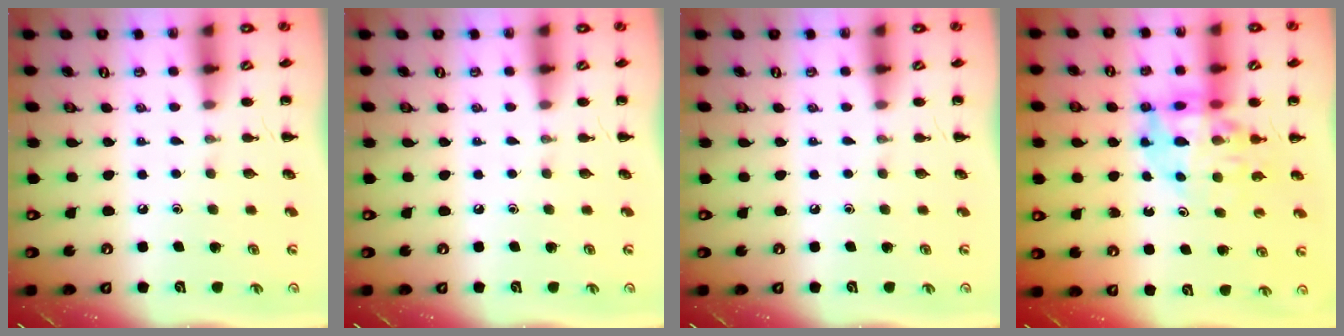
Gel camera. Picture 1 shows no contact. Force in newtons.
{"total": 0.0}
{"total": 0.0}
{"total": 12.1, "press": 11.5, "slide": 3.7}